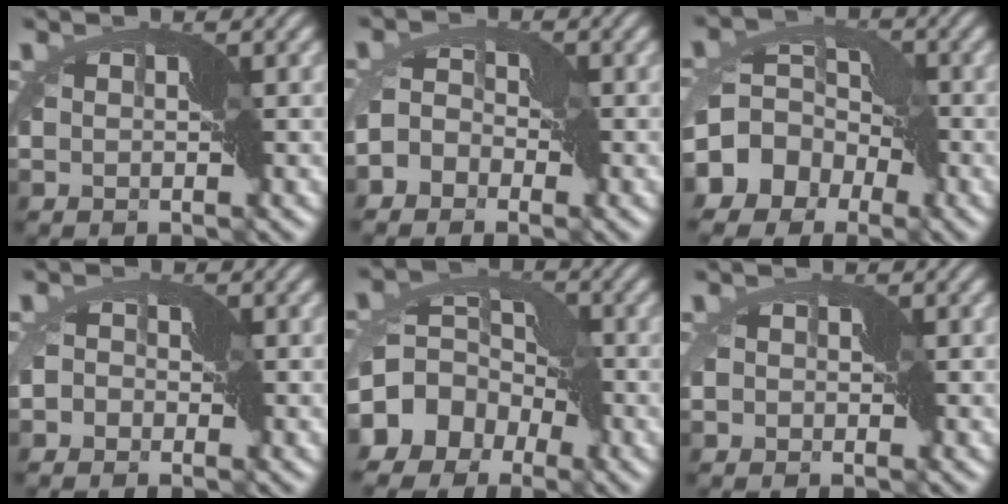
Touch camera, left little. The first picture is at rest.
{"total": 3.3, "force": [-2.0, 2.3, 1.3], "torque": [-0.014, 0.014, -0.050]}
{"total": 10.9, "force": [-4.1, 8.7, 5.1], "torque": [-0.091, -0.002, -0.095]}
{"total": 2.8, "force": [-1.8, 2.1, 0.4], "torque": [0.008, 0.011, -0.043]}
{"total": 11.5, "force": [-4.8, 8.9, 5.5], "torque": [-0.097, -0.010, -0.099]}
{"total": 1.3, "force": [-0.7, 1.1, 0.4], "torque": [-0.006, 0.005, -0.011]}